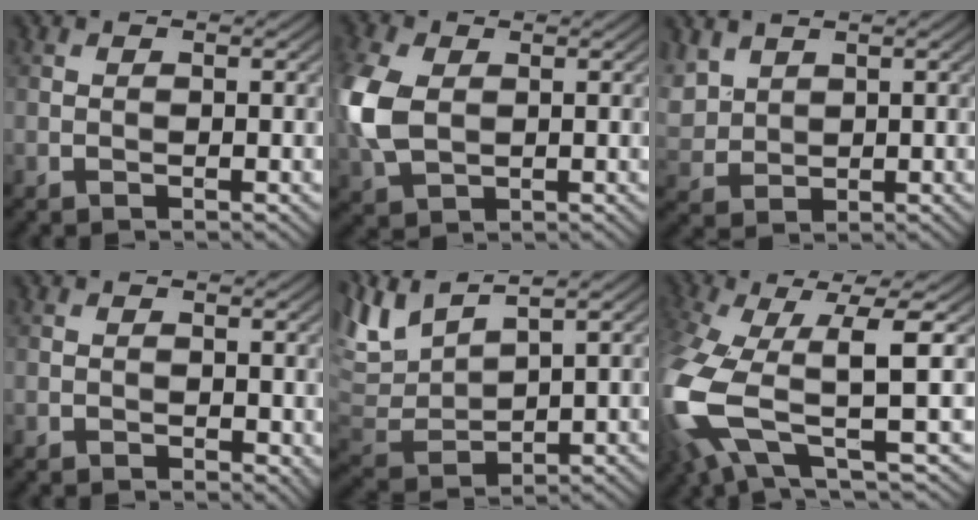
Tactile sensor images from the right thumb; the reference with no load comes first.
{"total": 7.7, "force": [0.5, 5.2, 5.7], "torque": [-0.183, 0.002, 0.010]}
{"total": 4.5, "force": [2.7, 2.8, 2.3], "torque": [-0.073, 0.003, 0.061]}
{"total": 1.2, "force": [0.1, 1.0, 0.7], "torque": [-0.016, -0.006, 0.005]}
{"total": 8.3, "force": [6.2, 2.2, 5.0], "torque": [-0.136, 0.013, 0.127]}
{"total": 13.2, "force": [-3.1, 4.1, 12.2], "torque": [-0.277, -0.024, -0.046]}